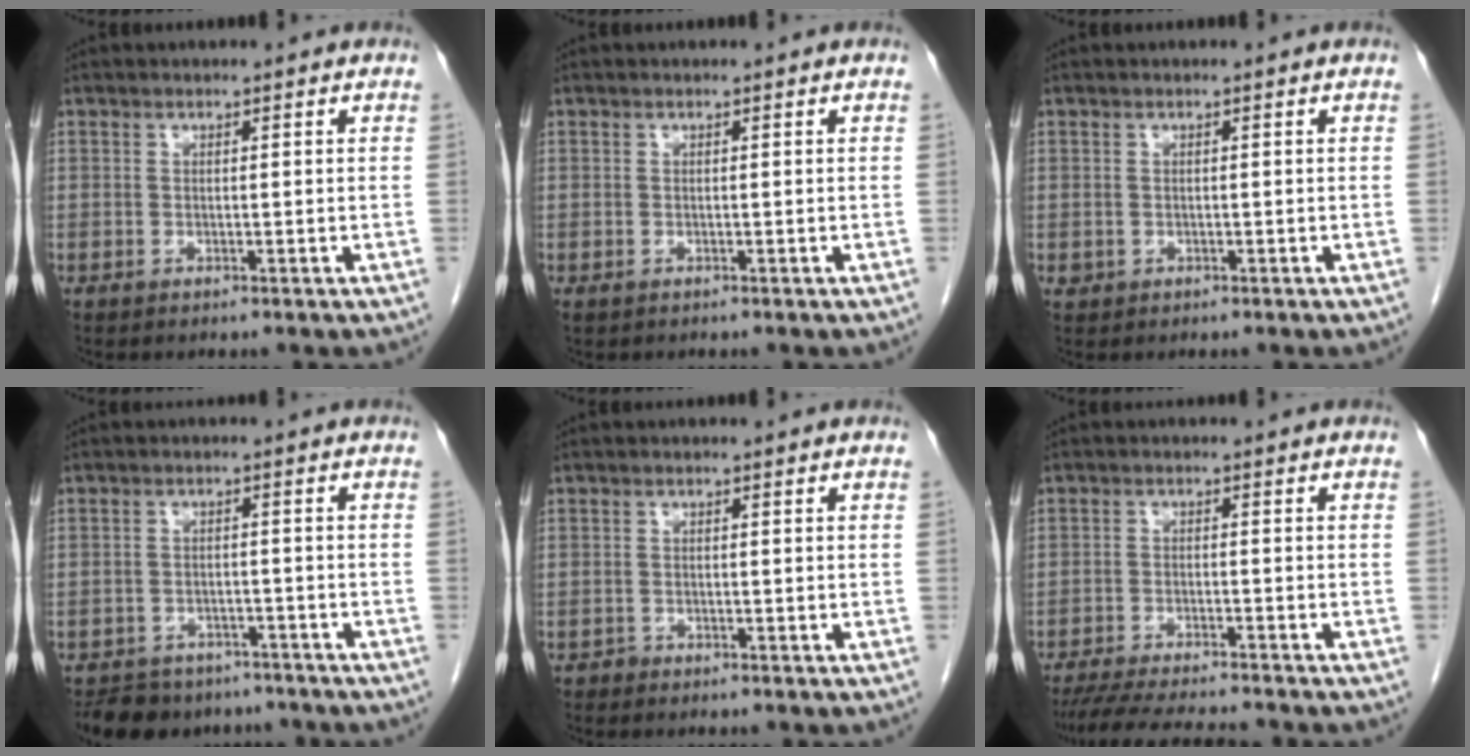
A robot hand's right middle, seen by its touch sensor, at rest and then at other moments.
{"total": 0.0}
{"total": 0.8, "force": [-0.2, 0.8, 0.2], "torque": [-0.004, 0.002, 0.002]}
{"total": 9.1, "force": [-7.5, 4.8, 2.0], "torque": [-0.029, 0.000, -0.099]}
{"total": 0.6, "force": [-0.5, 0.3, -0.1], "torque": [-0.004, 0.000, -0.011]}
{"total": 10.9, "force": [-9.9, 0.7, 4.6], "torque": [-0.071, -0.017, -0.150]}